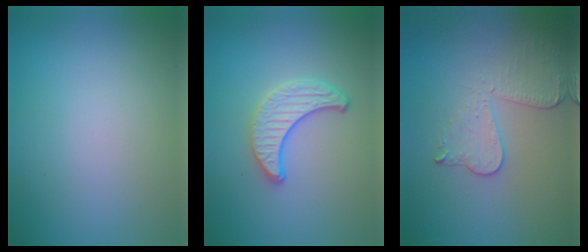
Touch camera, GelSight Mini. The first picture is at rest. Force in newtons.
{"total": 3.2, "press": 3.0, "slide": 1.1}
{"total": 3.6, "press": 3.1, "slide": 1.8}